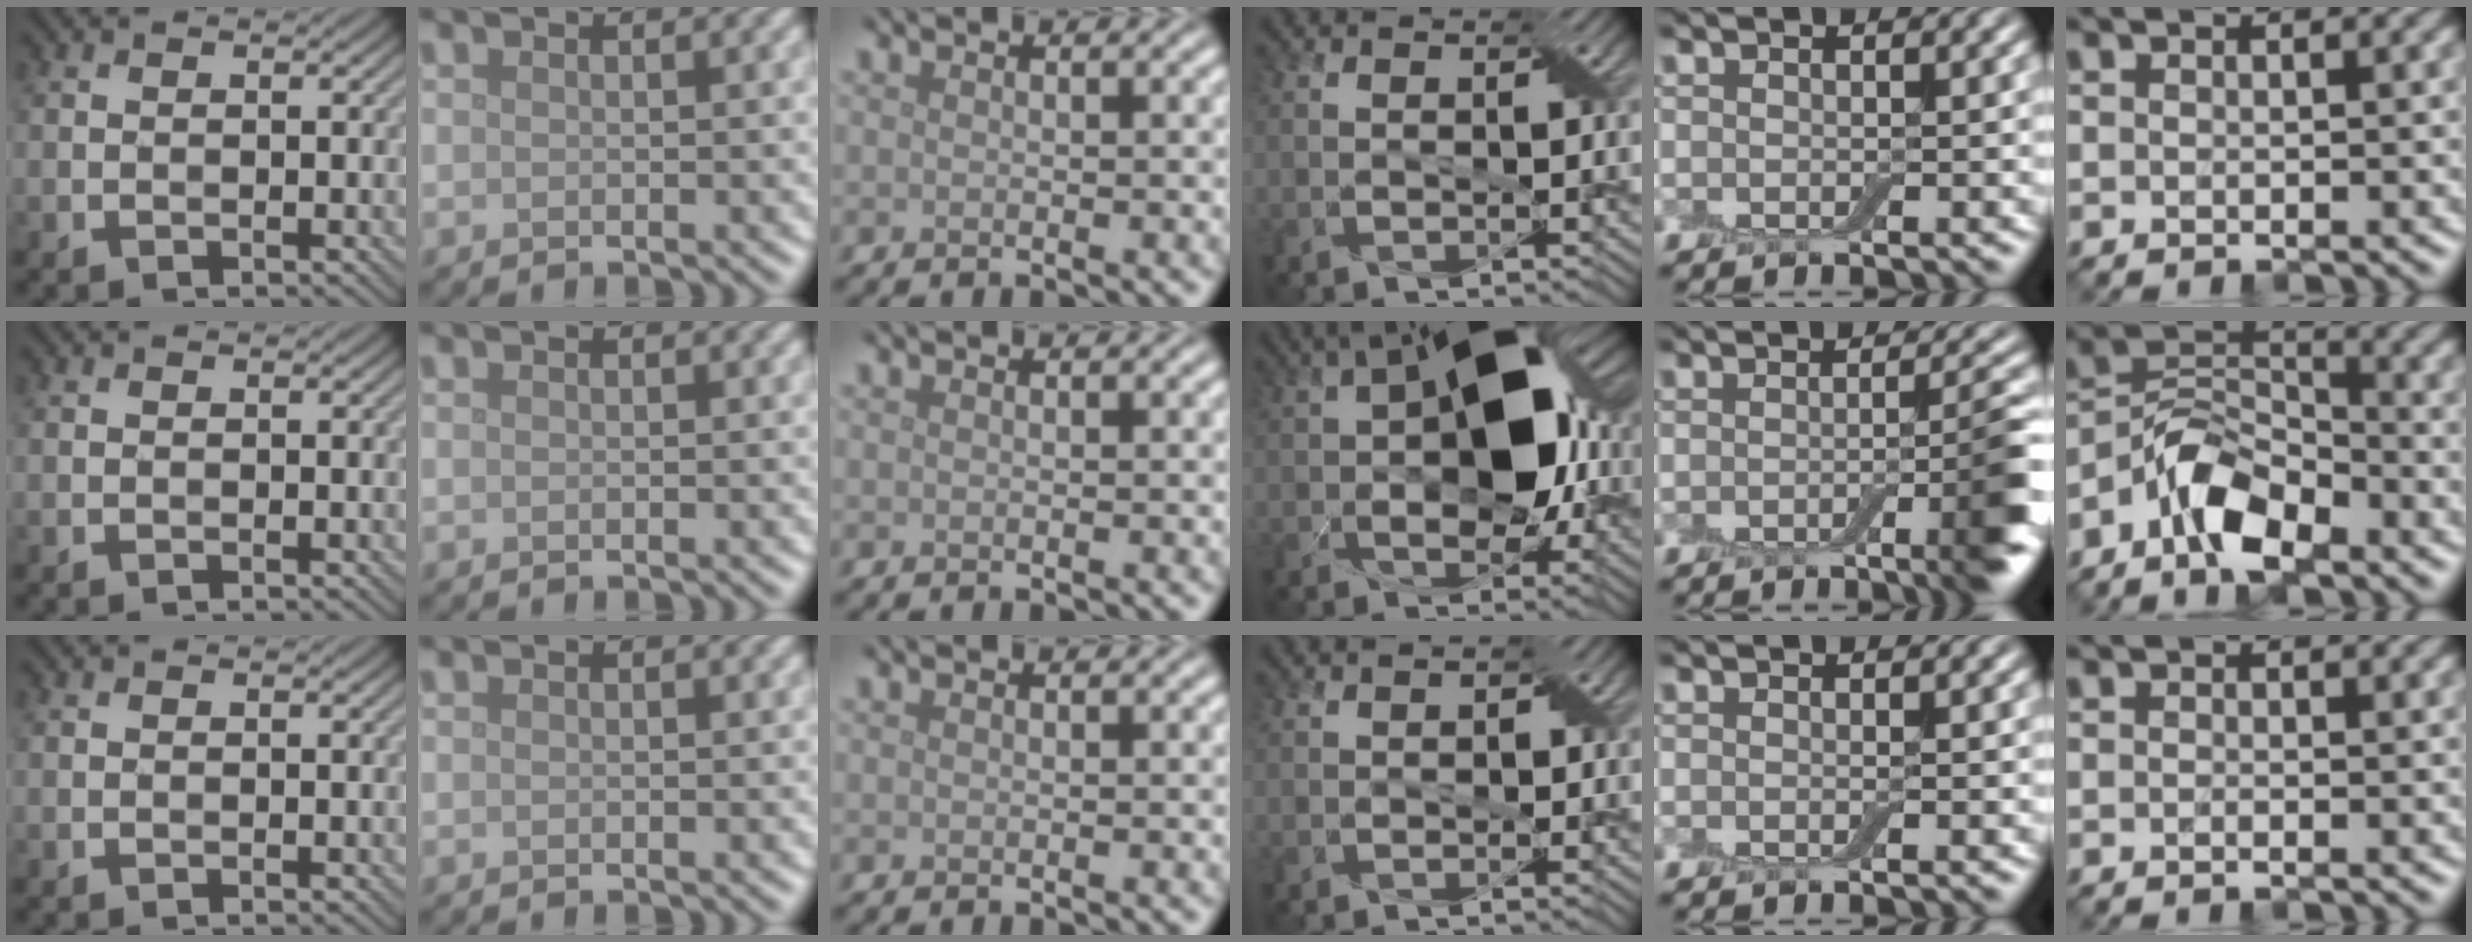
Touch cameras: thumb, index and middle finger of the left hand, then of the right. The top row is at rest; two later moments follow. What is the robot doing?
{"motion": "pour", "object": "cup"}